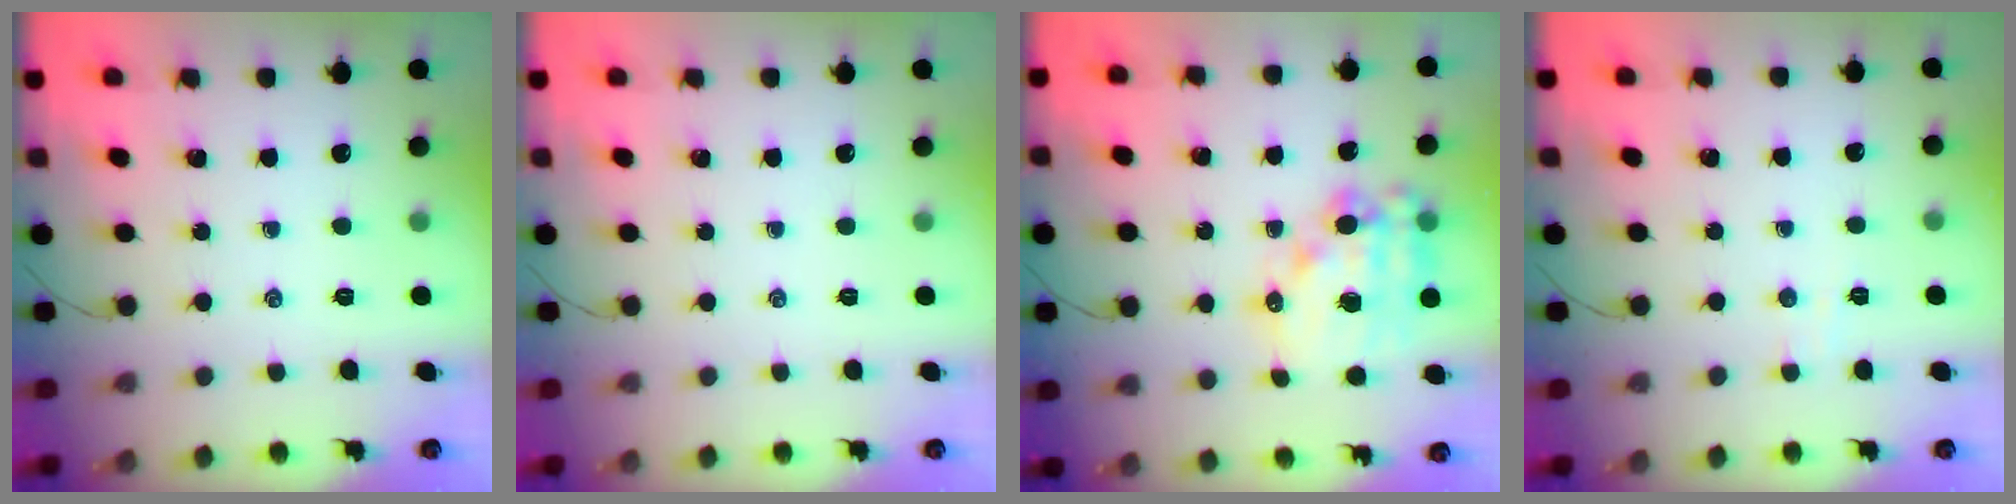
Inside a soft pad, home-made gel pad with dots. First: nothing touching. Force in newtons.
{"total": 0.0}
{"total": 16.3, "press": 15.9, "slide": 3.5}
{"total": 2.4, "press": 2.3, "slide": 0.6}